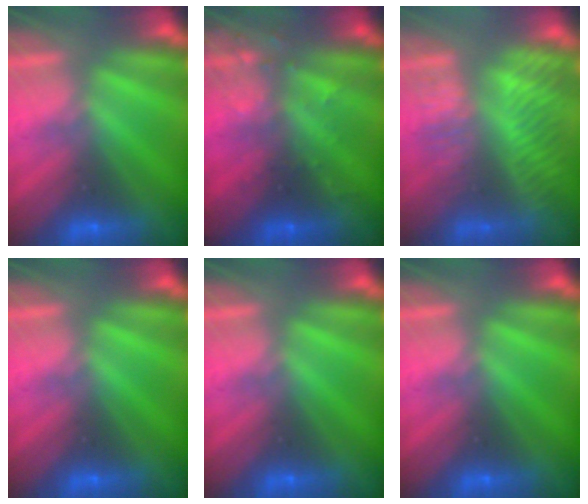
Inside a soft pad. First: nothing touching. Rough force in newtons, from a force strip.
{"total": 2.9}
{"total": 4.7}
{"total": 0.0}
{"total": 0.0}
{"total": 0.0}